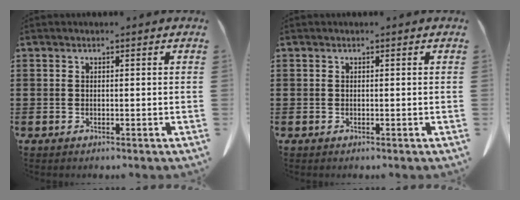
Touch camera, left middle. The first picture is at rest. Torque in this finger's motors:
{"motor_torque": [-0.29, -0.42, 0.00, -0.01]}